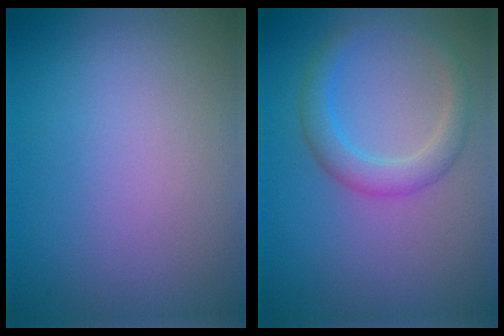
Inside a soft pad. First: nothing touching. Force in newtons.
{"total": 2.9, "press": 2.9, "slide": 0.2}